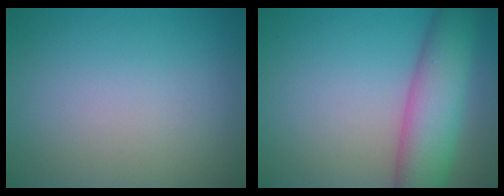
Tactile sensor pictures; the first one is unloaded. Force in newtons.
{"total": 7.3, "press": 7.3, "slide": 0.2}